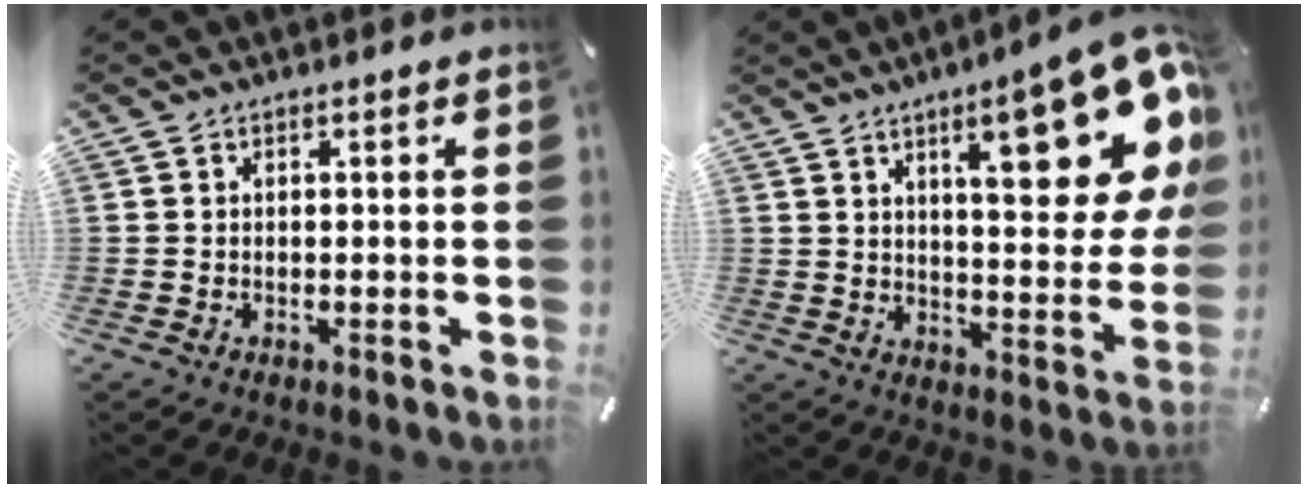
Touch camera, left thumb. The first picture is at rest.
{"total": 22.4, "force": [11.0, 6.9, 18.3], "torque": [-0.245, -0.067, 0.162]}